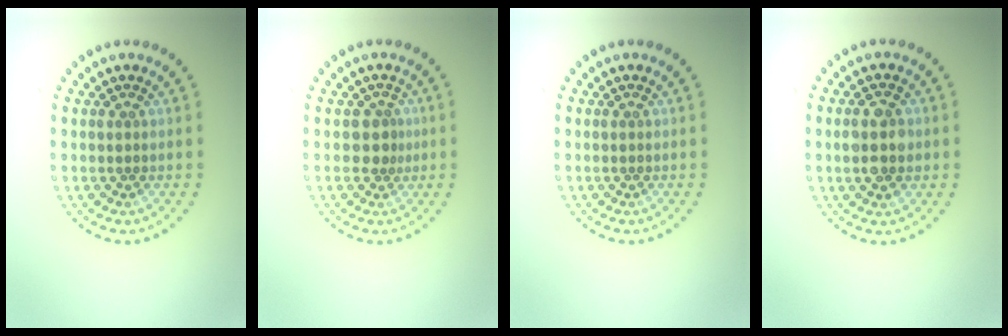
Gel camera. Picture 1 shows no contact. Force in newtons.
{"total": 1.8, "press": 1.3, "slide": 1.2}
{"total": 0.0}
{"total": 3.9, "press": 3.9, "slide": 0.1}